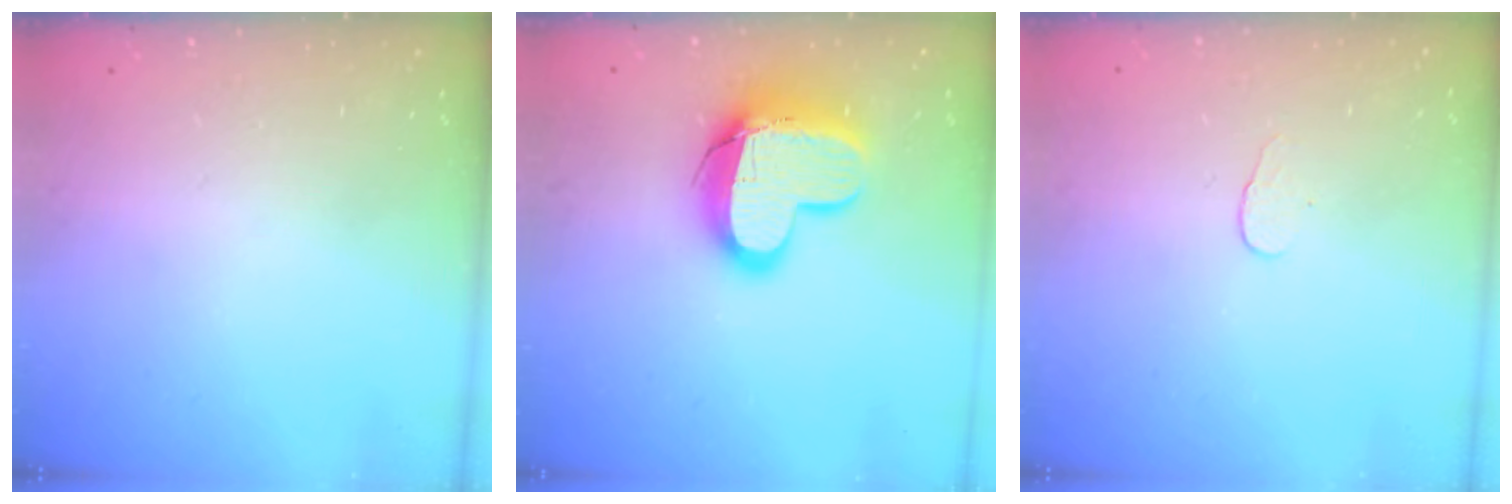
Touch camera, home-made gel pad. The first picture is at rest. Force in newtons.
{"total": 15.0, "press": 14.9, "slide": 1.3}
{"total": 3.1, "press": 3.1, "slide": 0.3}